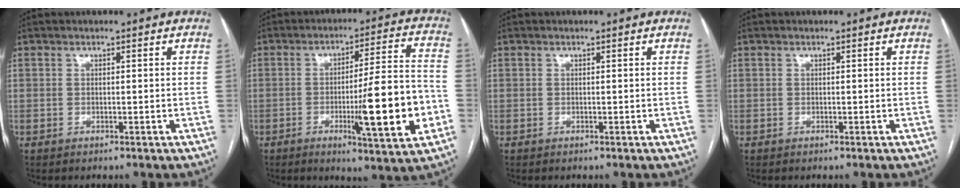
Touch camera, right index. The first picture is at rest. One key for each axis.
{"total": 15.4, "fx": -4.3, "fy": 0.8, "fz": 14.8, "tx": -0.220, "ty": -0.009, "tz": -0.061}
{"total": 0.0}
{"total": 0.0}